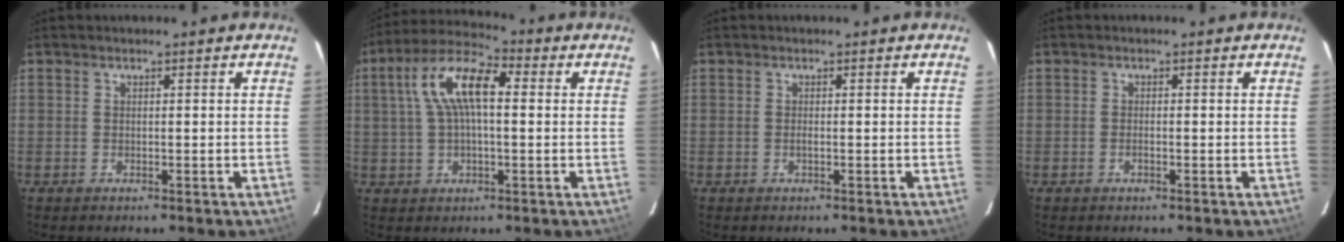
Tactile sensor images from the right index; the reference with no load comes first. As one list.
[{"total": 11.6, "force": [2.1, 4.8, 10.4], "torque": [-0.202, 0.029, 0.033]}, {"total": 0.5, "force": [-0.2, 0.2, 0.5], "torque": [-0.009, -0.001, -0.004]}, {"total": 0.9, "force": [-0.5, 0.3, 0.8], "torque": [-0.015, 0.001, -0.009]}]